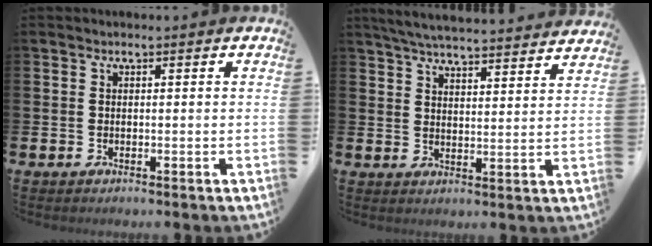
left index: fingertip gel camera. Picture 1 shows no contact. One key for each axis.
{"total": 5.9, "fx": 5.8, "fy": 0.2, "fz": 1.1, "tx": -0.034, "ty": -0.039, "tz": 0.102}